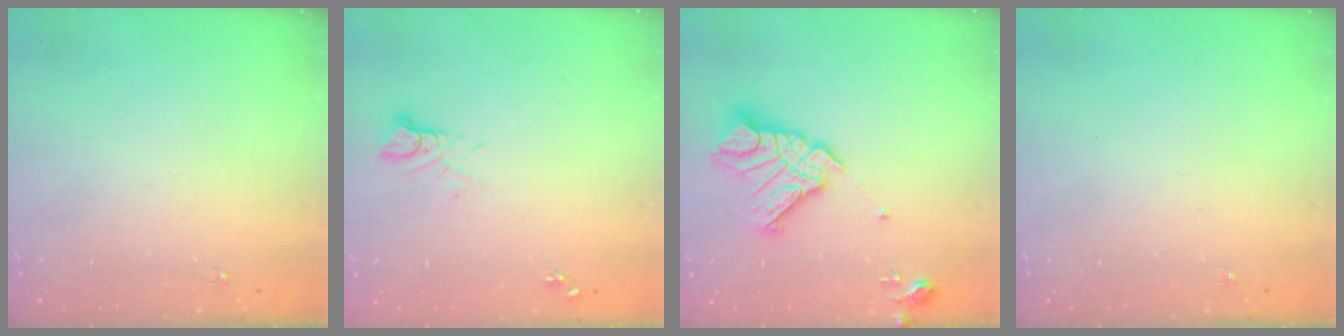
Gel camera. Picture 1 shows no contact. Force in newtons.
{"total": 3.5, "press": 3.5, "slide": 0.2}
{"total": 15.8, "press": 15.7, "slide": 1.9}
{"total": 0.0}